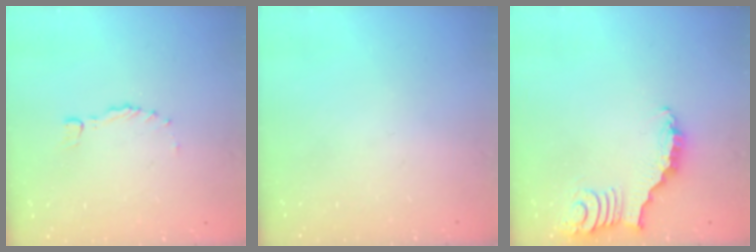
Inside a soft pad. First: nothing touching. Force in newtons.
{"total": 0.0}
{"total": 2.9, "press": 2.8, "slide": 0.4}